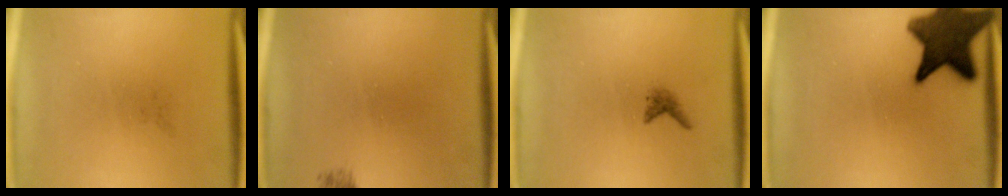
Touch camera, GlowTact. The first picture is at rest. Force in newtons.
{"total": 0.7}
{"total": 1.0}
{"total": 13.4}